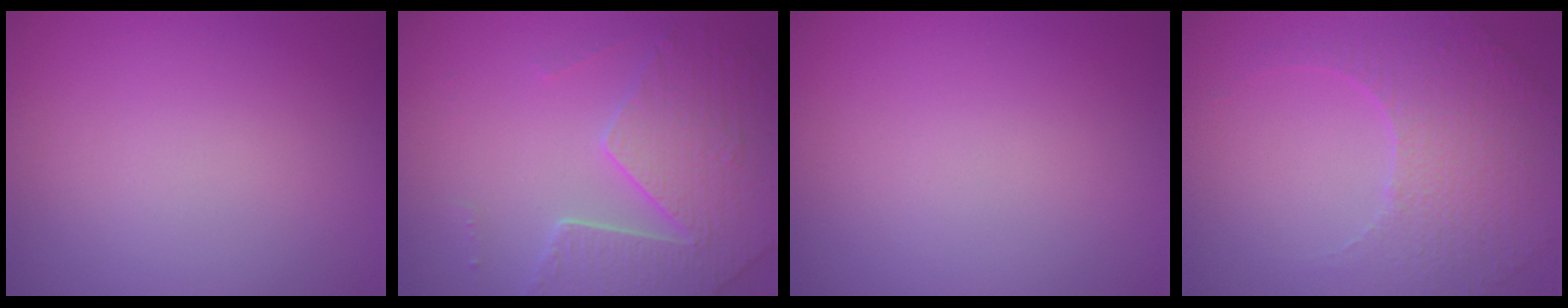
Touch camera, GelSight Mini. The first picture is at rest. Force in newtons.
{"total": 5.1, "press": 4.7, "slide": 2.1}
{"total": 0.0}
{"total": 4.0, "press": 3.4, "slide": 2.2}